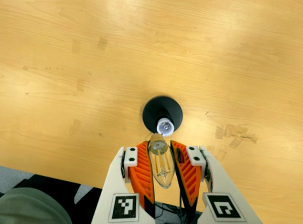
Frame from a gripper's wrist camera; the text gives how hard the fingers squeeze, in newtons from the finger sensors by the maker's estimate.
{"total": 18.9, "left": 19.8, "right": 18.1}